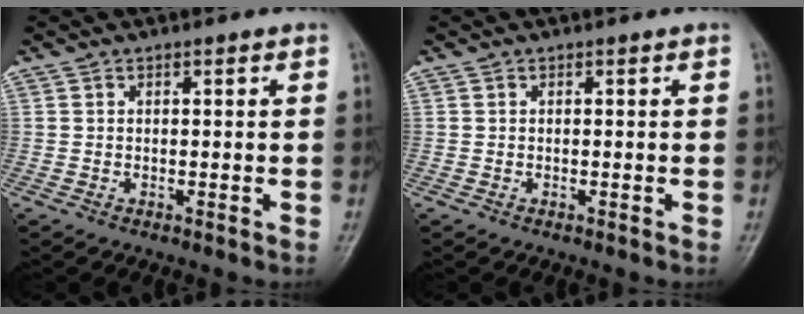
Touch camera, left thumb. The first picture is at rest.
{"total": 0.0}